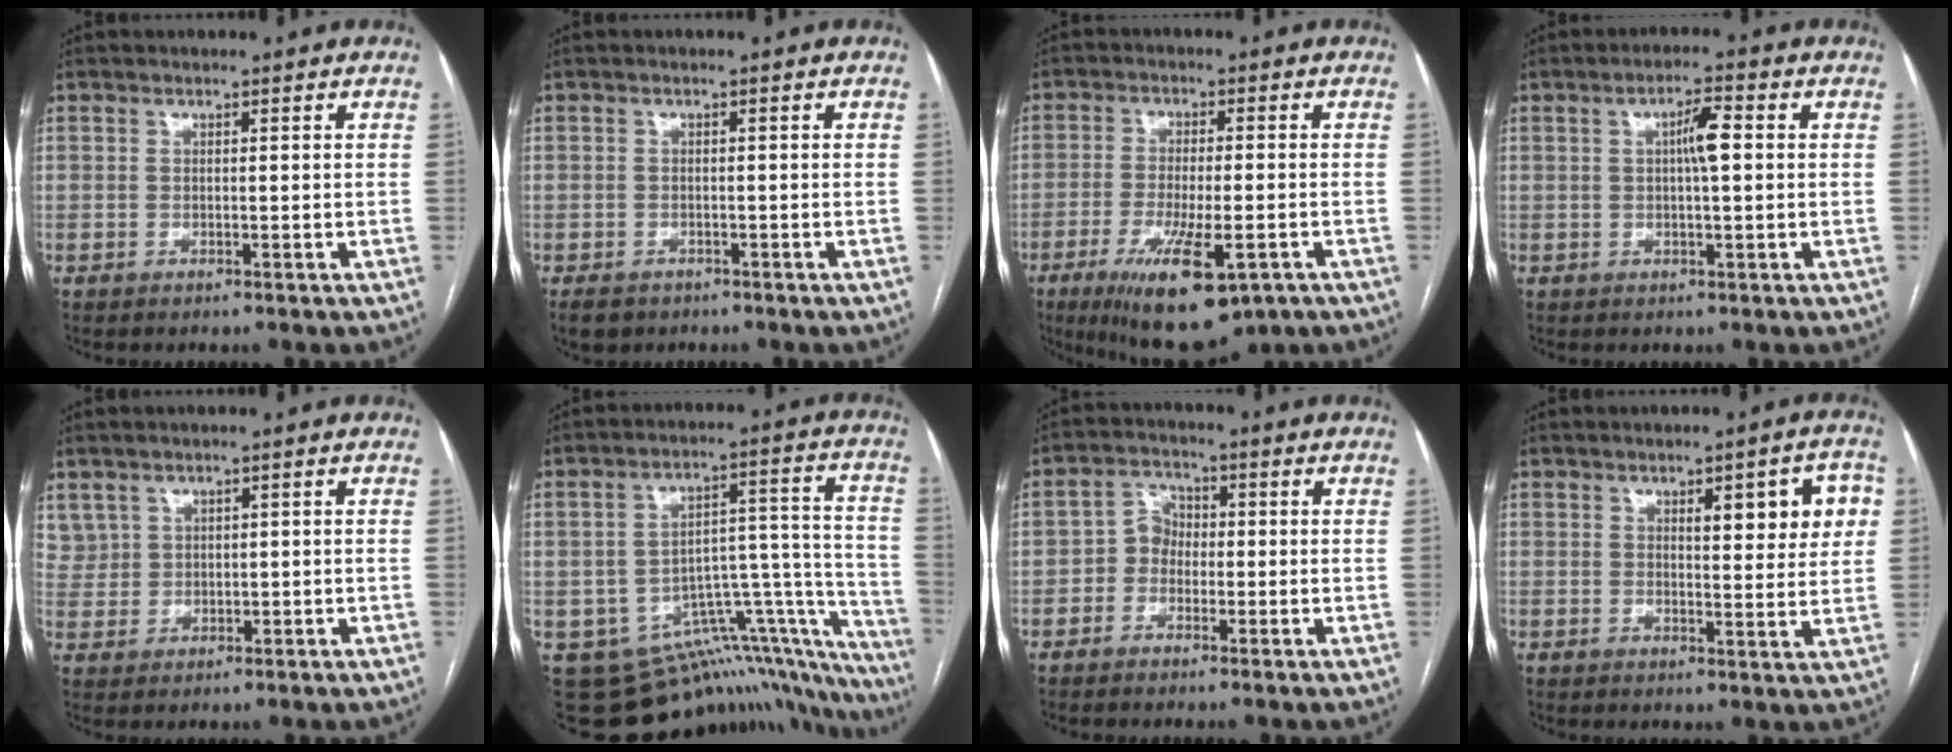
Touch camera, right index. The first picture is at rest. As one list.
[{"total": 3.6, "force": [-2.6, 2.3, 1.1], "torque": [-0.021, -0.004, -0.038]}, {"total": 13.2, "force": [-6.9, 3.4, 10.8], "torque": [-0.188, -0.030, -0.101]}, {"total": 4.1, "force": [0.5, 0.5, 4.0], "torque": [-0.072, 0.008, 0.007]}, {"total": 3.5, "force": [2.1, 2.7, 0.0], "torque": [0.003, 0.010, 0.049]}, {"total": 20.3, "force": [-14.6, 10.2, 9.7], "torque": [-0.049, 0.099, -0.166]}, {"total": 3.4, "force": [-0.8, 2.9, 1.6], "torque": [-0.021, 0.015, -0.022]}, {"total": 8.1, "force": [2.8, 2.2, 7.3], "torque": [-0.086, 0.009, 0.035]}]